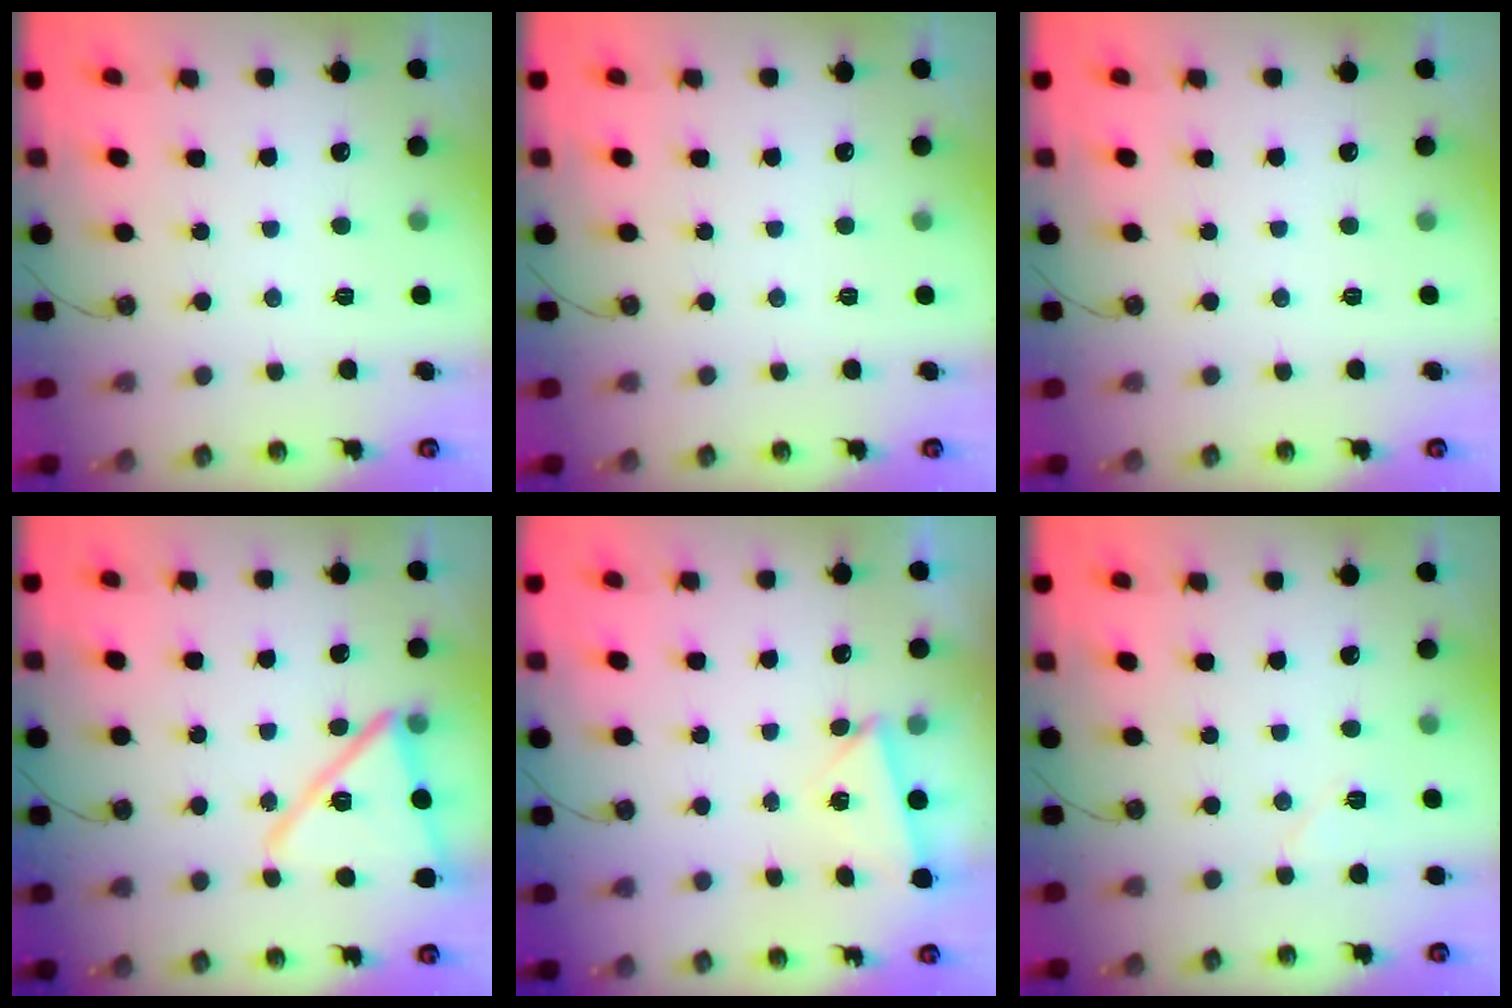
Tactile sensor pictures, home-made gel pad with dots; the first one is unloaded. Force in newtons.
{"total": 0.0}
{"total": 0.0}
{"total": 14.3, "press": 14.2, "slide": 1.5}
{"total": 2.9, "press": 2.8, "slide": 0.6}
{"total": 5.6, "press": 4.9, "slide": 2.6}